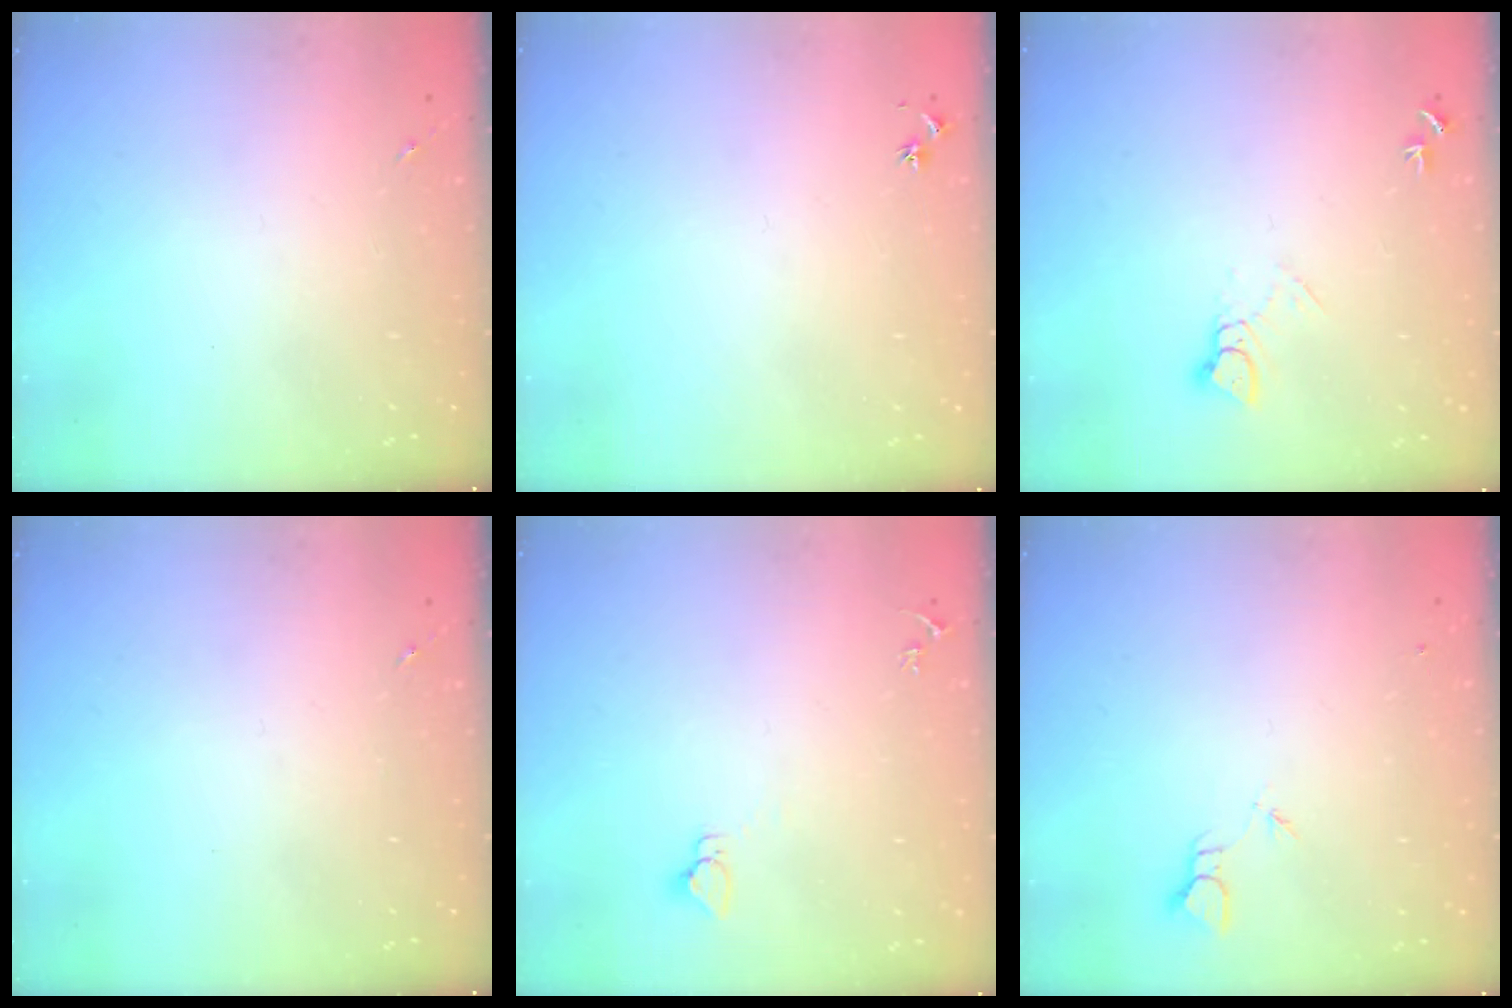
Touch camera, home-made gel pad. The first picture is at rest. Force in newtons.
{"total": 3.0, "press": 2.9, "slide": 0.3}
{"total": 4.1, "press": 4.1, "slide": 0.3}
{"total": 0.0}
{"total": 2.9, "press": 2.9, "slide": 0.1}
{"total": 1.9, "press": 1.9, "slide": 0.1}